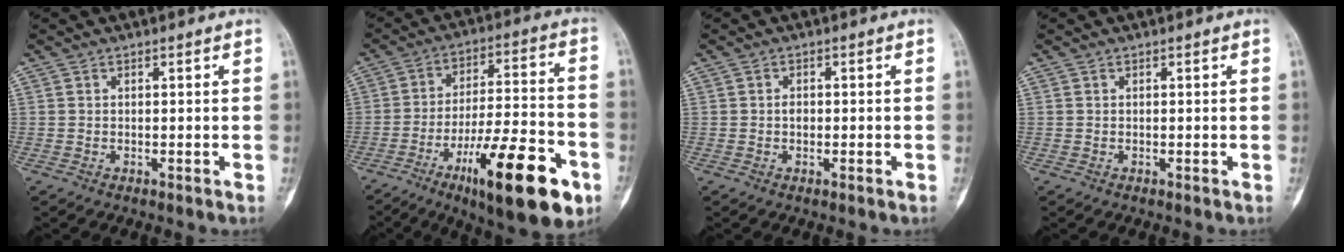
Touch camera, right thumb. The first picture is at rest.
{"total": 22.1, "force": [-10.5, 6.0, 18.5], "torque": [-0.265, 0.049, -0.159]}
{"total": 1.2, "force": [-0.3, 0.7, 0.9], "torque": [-0.010, 0.001, -0.006]}
{"total": 0.0}